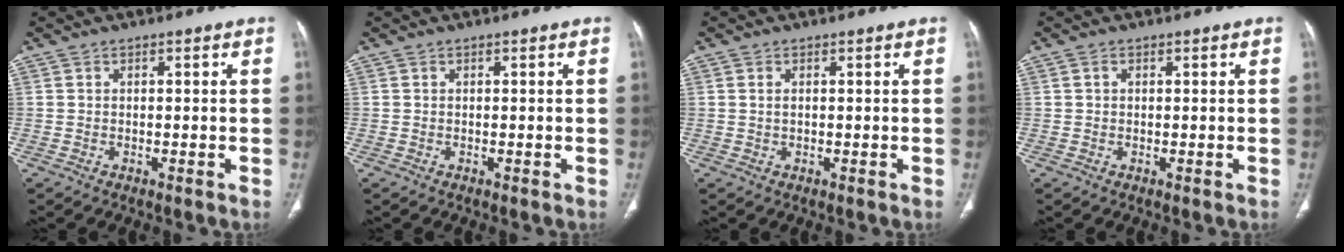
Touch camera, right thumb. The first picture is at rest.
{"total": 0.0}
{"total": 1.0, "force": [0.2, 0.6, 0.9], "torque": [-0.020, 0.000, 0.004]}
{"total": 0.6, "force": [0.2, 0.4, 0.3], "torque": [-0.005, 0.003, 0.004]}